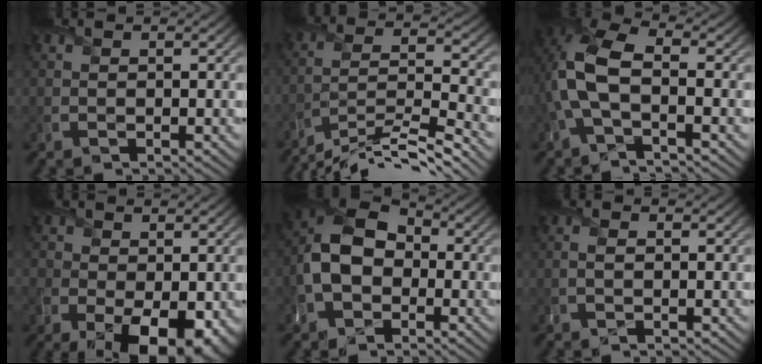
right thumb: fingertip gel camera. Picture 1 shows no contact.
{"total": 11.4, "force": [-9.7, 1.7, 5.7], "torque": [-0.101, 0.014, -0.173]}
{"total": 7.9, "force": [-0.9, 3.7, 6.9], "torque": [-0.165, 0.018, -0.031]}
{"total": 12.1, "force": [-4.2, 7.5, 8.5], "torque": [-0.152, -0.050, -0.044]}
{"total": 10.1, "force": [-2.1, 7.1, 6.8], "torque": [-0.157, -0.002, -0.052]}
{"total": 0.9, "force": [-0.2, 0.4, 0.8], "torque": [-0.020, 0.002, -0.005]}